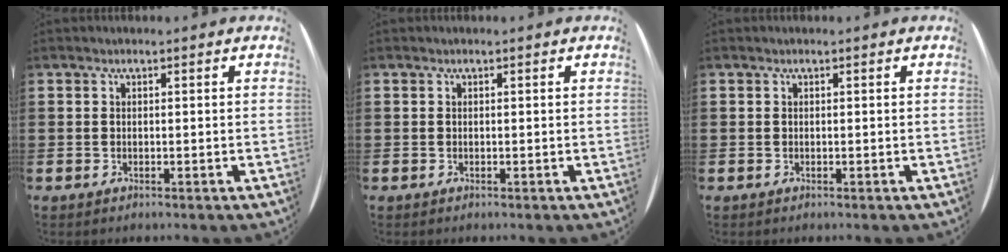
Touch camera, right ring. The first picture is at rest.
{"total": 0.0}
{"total": 0.0}